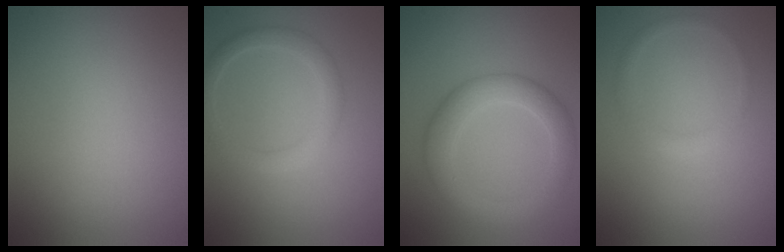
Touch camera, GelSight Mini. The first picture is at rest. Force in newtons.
{"total": 2.5, "press": 2.5, "slide": 0.1}
{"total": 4.4, "press": 4.4, "slide": 0.0}
{"total": 1.2, "press": 1.2, "slide": 0.0}